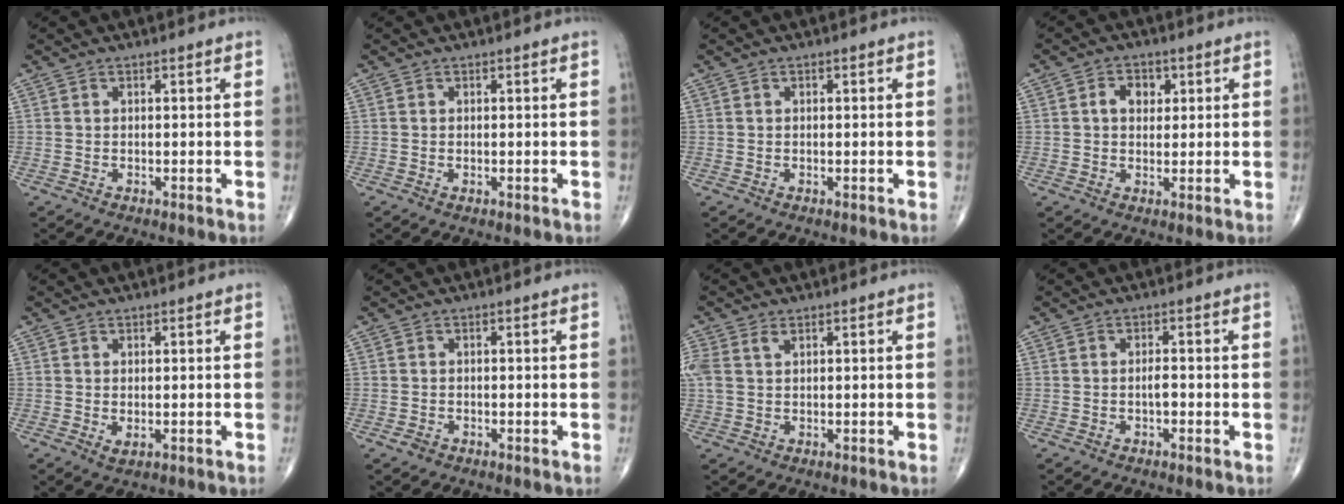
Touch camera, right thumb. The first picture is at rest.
{"total": 0.0}
{"total": 0.0}
{"total": 4.6, "force": [1.2, 3.6, 2.6], "torque": [-0.013, 0.000, 0.015]}
{"total": 1.5, "force": [-0.1, 0.8, 1.2], "torque": [-0.019, -0.004, 0.001]}
{"total": 1.2, "force": [-0.6, 0.8, 0.5], "torque": [-0.008, 0.002, -0.012]}
{"total": 4.5, "force": [1.7, 2.7, 3.1], "torque": [-0.091, 0.015, 0.042]}
{"total": 1.6, "force": [-0.5, 0.7, 1.4], "torque": [-0.016, 0.005, -0.011]}